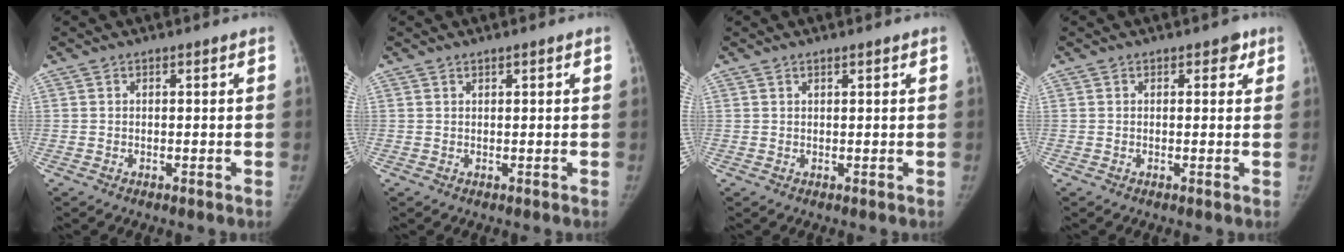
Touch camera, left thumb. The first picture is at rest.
{"total": 0.5, "force": [0.4, 0.1, 0.3], "torque": [-0.004, -0.001, 0.007]}
{"total": 0.8, "force": [0.6, 0.2, 0.5], "torque": [-0.007, -0.002, 0.011]}
{"total": 1.9, "force": [1.0, 1.3, 1.1], "torque": [0.005, -0.001, 0.006]}